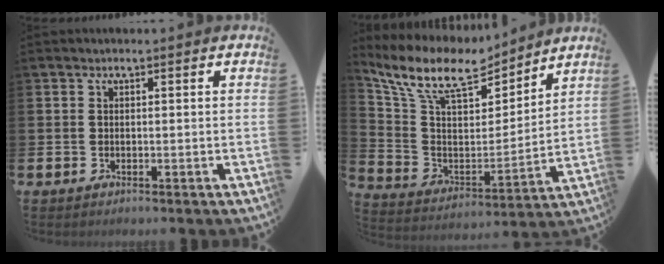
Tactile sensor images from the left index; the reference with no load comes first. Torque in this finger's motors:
{"motor_torque": [1.05, -1.09, 0.79, 0.21]}